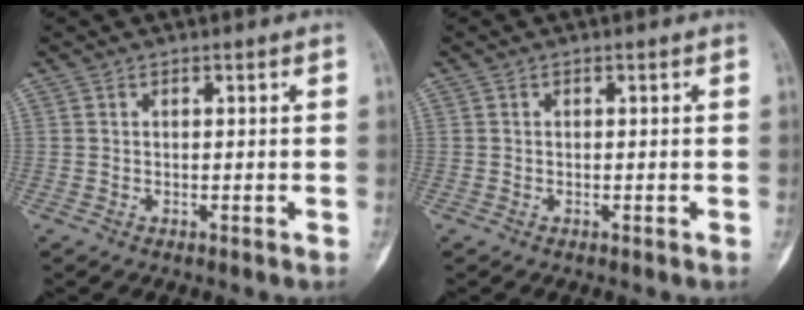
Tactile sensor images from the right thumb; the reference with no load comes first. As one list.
[{"total": 0.0}]